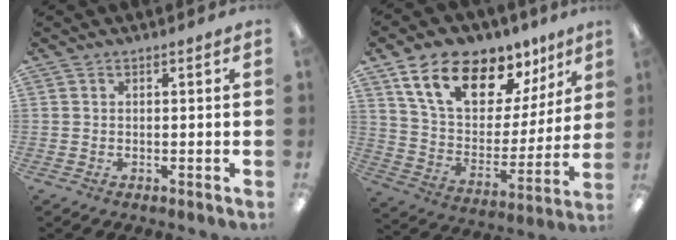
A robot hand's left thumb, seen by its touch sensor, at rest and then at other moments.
{"total": 18.4, "force": [12.1, 9.7, 9.9], "torque": [-0.184, -0.065, 0.217]}